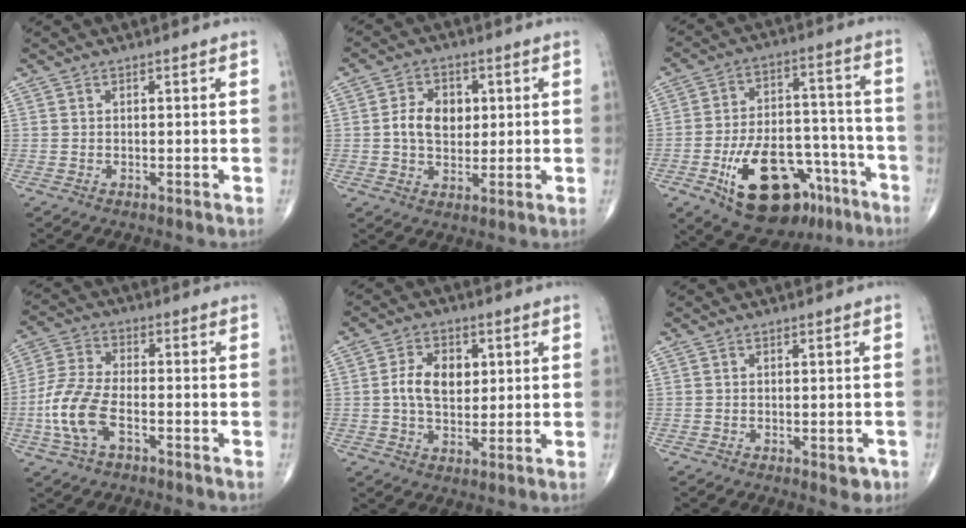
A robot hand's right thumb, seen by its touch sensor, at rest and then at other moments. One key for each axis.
{"total": 7.8, "fx": 1.0, "fy": 5.6, "fz": 5.3, "tx": -0.066, "ty": 0.003, "tz": 0.014}
{"total": 20.2, "fx": -10.4, "fy": 11.0, "fz": 13.4, "tx": -0.183, "ty": 0.069, "tz": -0.150}
{"total": 10.3, "fx": -3.6, "fy": 5.1, "fz": 8.2, "tx": -0.186, "ty": 0.022, "tz": -0.074}
{"total": 8.0, "fx": 1.3, "fy": 5.3, "fz": 5.9, "tx": -0.083, "ty": 0.001, "tz": 0.020}
{"total": 2.4, "fx": -1.0, "fy": 1.2, "fz": 1.8, "tx": -0.005, "ty": 0.002, "tz": -0.010}